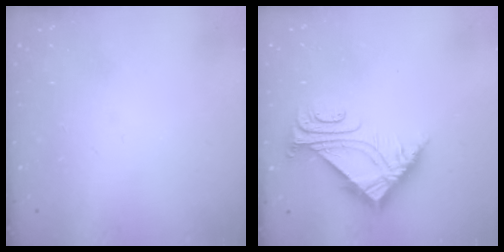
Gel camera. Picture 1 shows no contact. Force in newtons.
{"total": 7.0, "press": 7.0, "slide": 0.7}